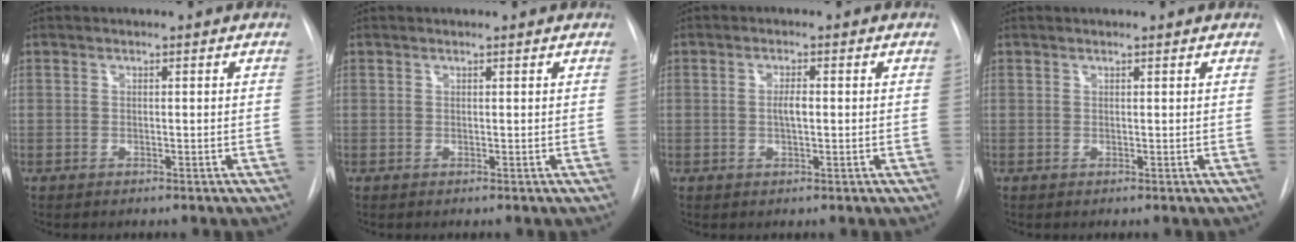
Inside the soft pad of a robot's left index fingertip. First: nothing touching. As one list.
[{"total": 0.8, "force": [0.8, 0.0, 0.2], "torque": [-0.008, 0.010, 0.014]}, {"total": 2.0, "force": [0.0, 0.5, 1.9], "torque": [-0.037, 0.002, 0.000]}, {"total": 1.5, "force": [1.5, 0.1, 0.4], "torque": [-0.011, 0.015, 0.020]}]